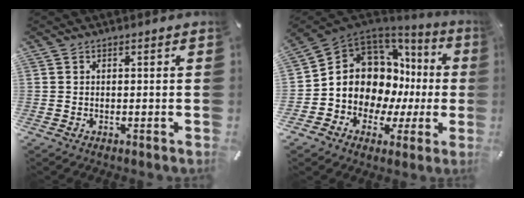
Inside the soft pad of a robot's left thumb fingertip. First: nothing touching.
{"total": 12.2, "force": [1.6, 10.4, 6.1], "torque": [-0.107, -0.039, 0.039]}